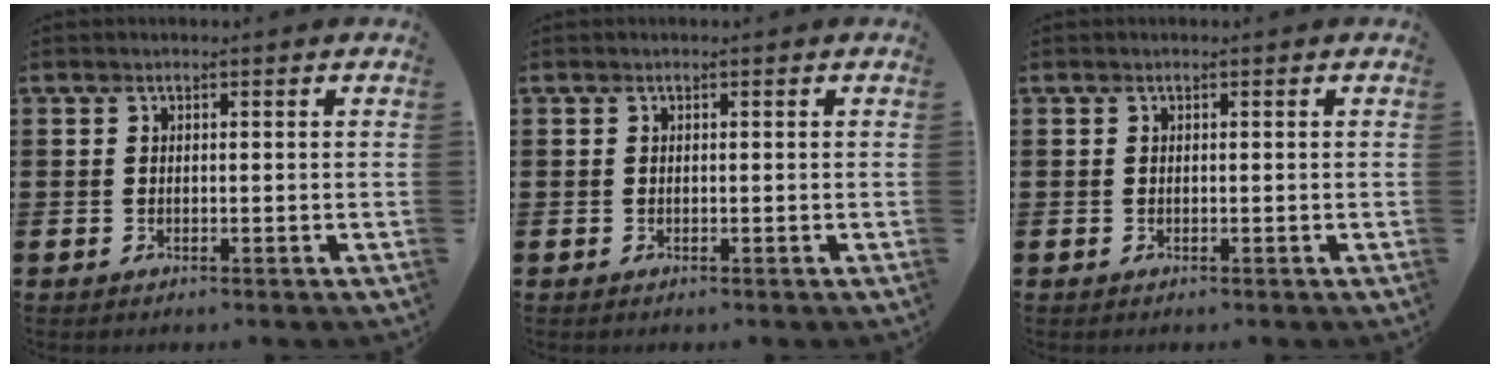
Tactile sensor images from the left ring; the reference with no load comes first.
{"total": 0.0}
{"total": 0.0}